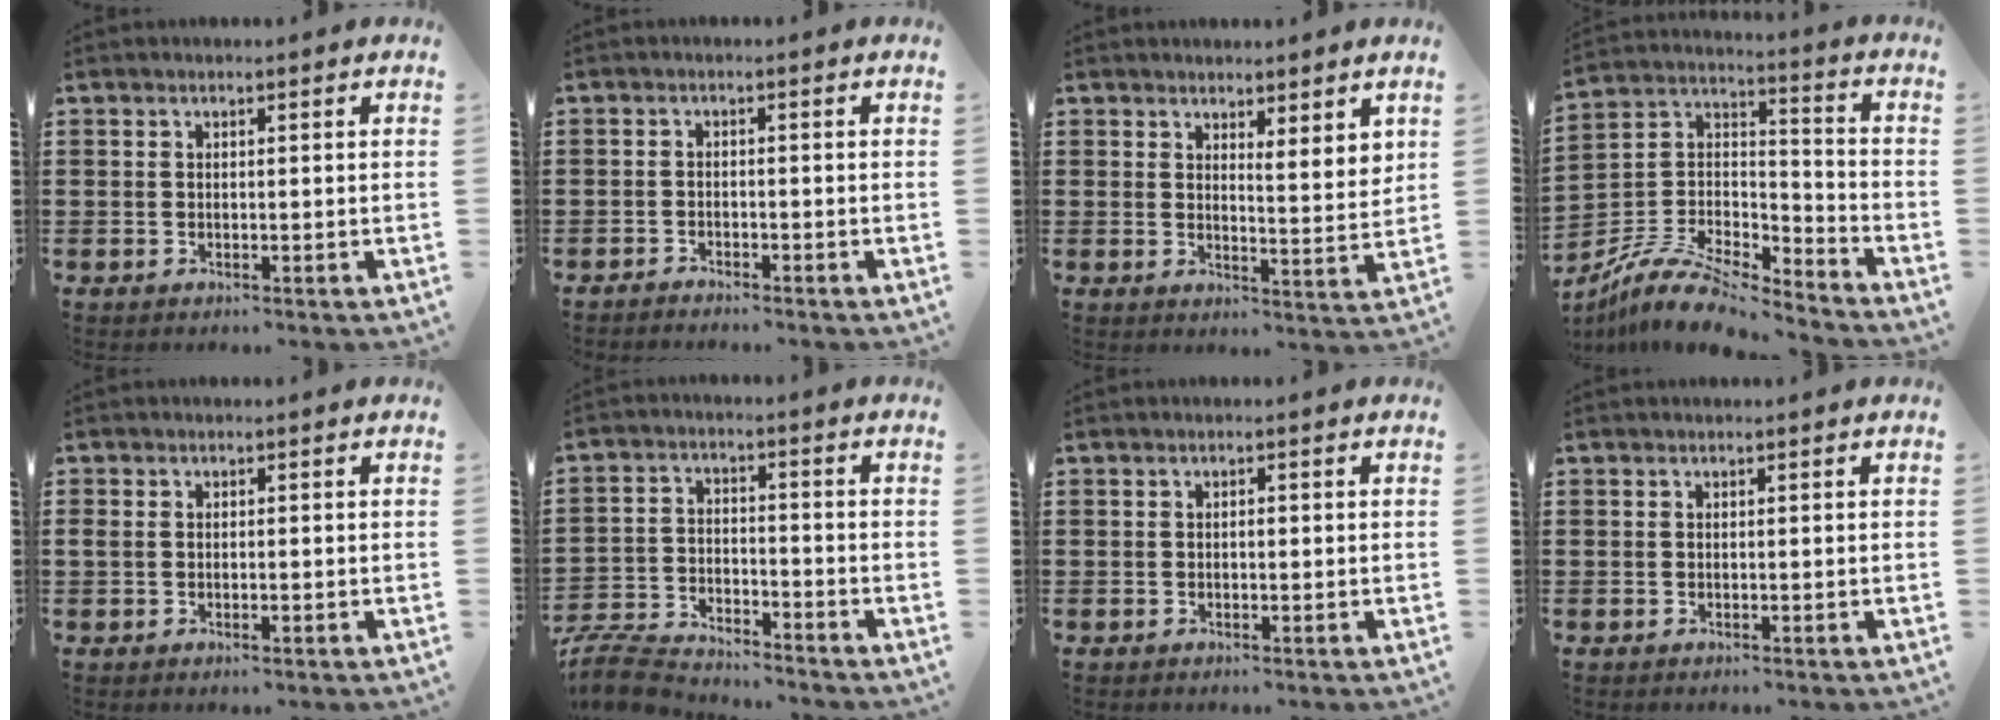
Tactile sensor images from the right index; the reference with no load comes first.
{"total": 1.3, "force": [-1.3, 0.1, 0.0], "torque": [-0.004, 0.003, -0.029]}
{"total": 3.2, "force": [3.0, 0.5, 1.2], "torque": [-0.026, -0.007, 0.052]}
{"total": 10.0, "force": [-8.4, 2.9, 4.6], "torque": [-0.101, 0.018, -0.169]}
{"total": 1.2, "force": [-0.3, 0.7, 0.9], "torque": [-0.027, -0.001, -0.008]}
{"total": 6.9, "force": [-6.7, 0.9, 1.3], "torque": [-0.040, 0.008, -0.136]}
{"total": 0.7, "force": [-0.1, 0.3, 0.6], "torque": [-0.014, -0.001, -0.002]}
{"total": 0.0}